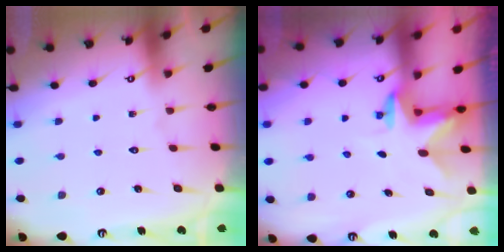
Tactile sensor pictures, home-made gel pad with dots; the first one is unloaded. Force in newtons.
{"total": 2.4, "press": 2.4, "slide": 0.3}